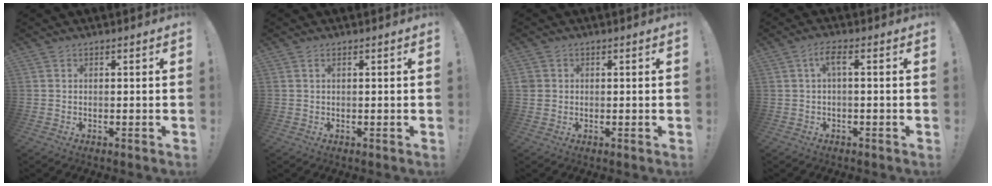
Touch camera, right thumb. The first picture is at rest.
{"total": 0.9, "force": [0.4, 0.3, 0.7], "torque": [-0.017, 0.002, 0.007]}
{"total": 2.2, "force": [0.5, 2.1, 0.6], "torque": [-0.006, 0.000, 0.010]}
{"total": 3.9, "force": [0.4, 0.8, 3.8], "torque": [-0.078, 0.005, 0.004]}